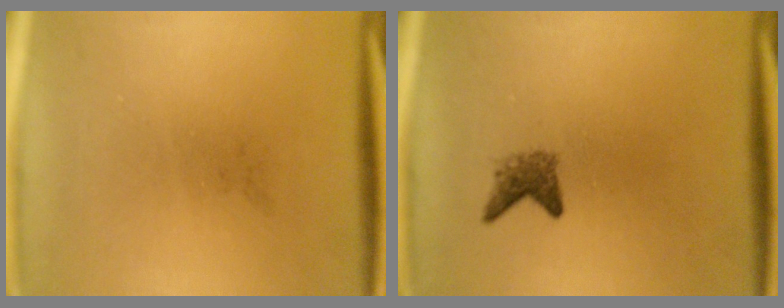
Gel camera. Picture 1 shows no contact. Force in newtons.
{"total": 2.0}